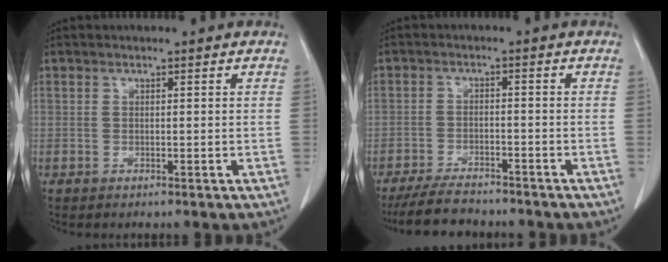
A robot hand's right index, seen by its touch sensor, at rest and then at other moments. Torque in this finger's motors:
{"motor_torque": [-0.76, 0.13, -0.29, -0.13]}